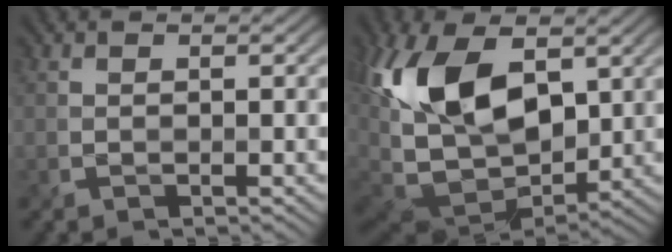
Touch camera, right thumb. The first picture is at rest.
{"total": 17.6, "force": [3.1, 10.6, 13.7], "torque": [-0.289, -0.004, 0.057]}